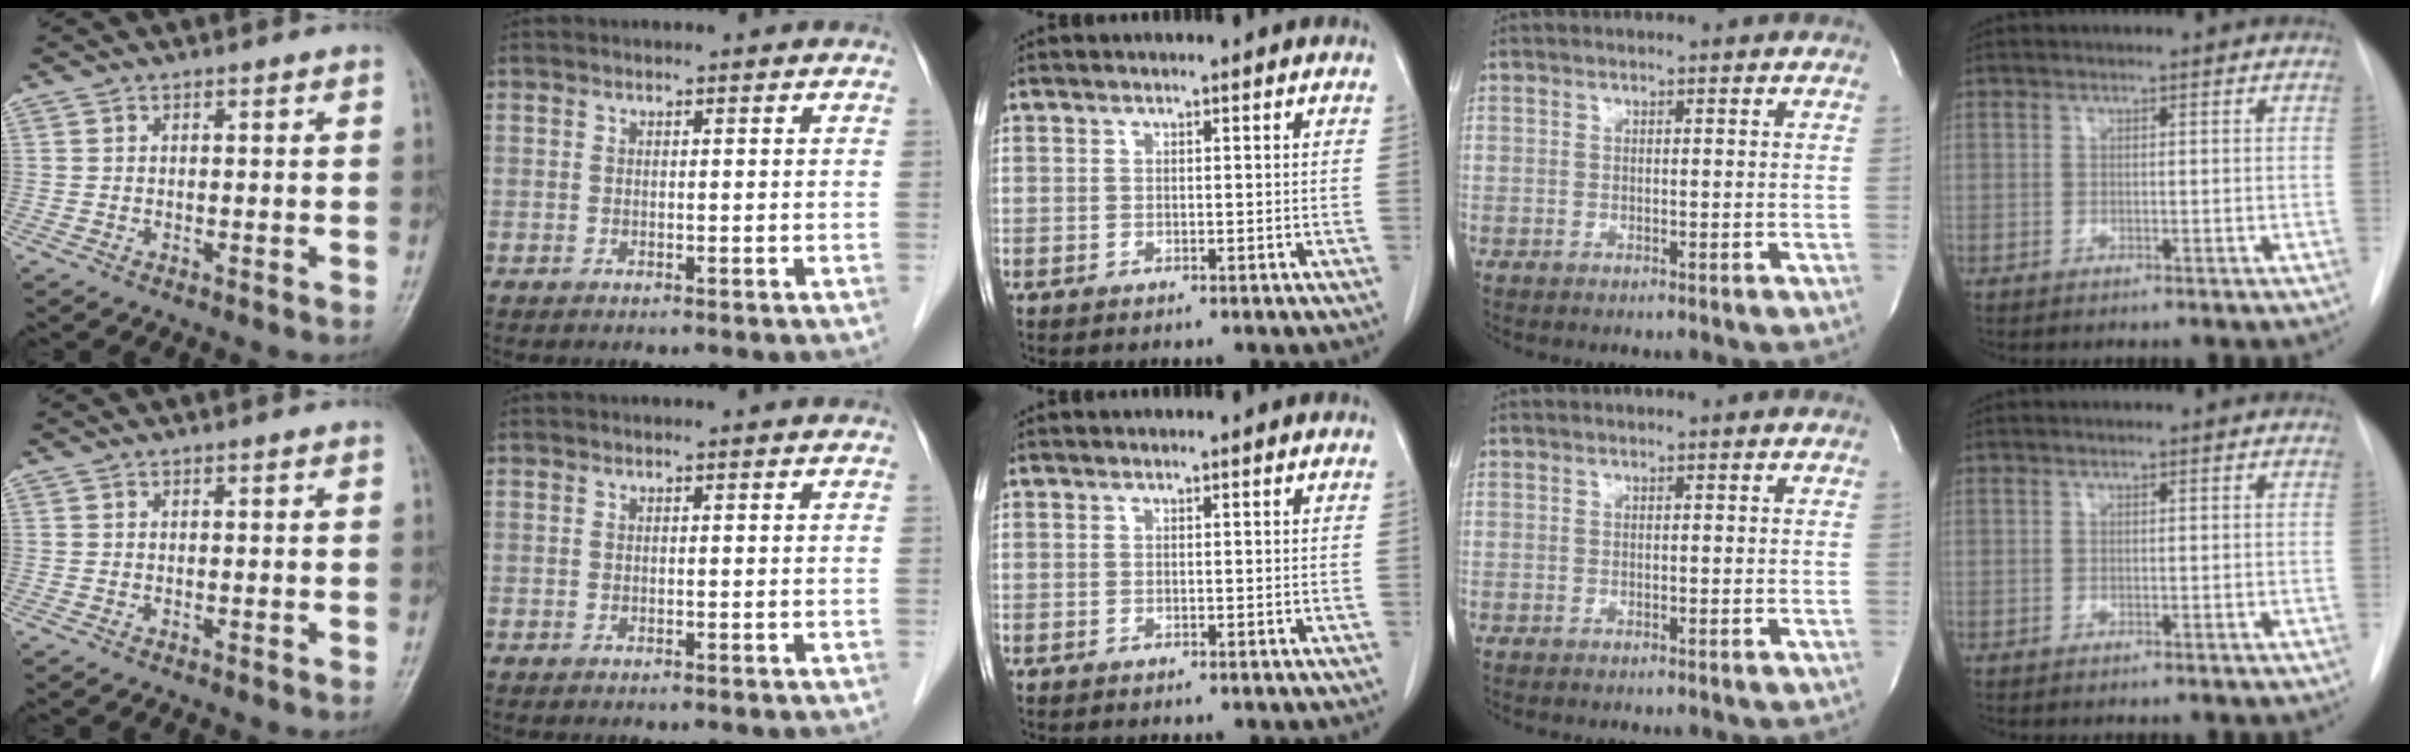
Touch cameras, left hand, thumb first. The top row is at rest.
{}